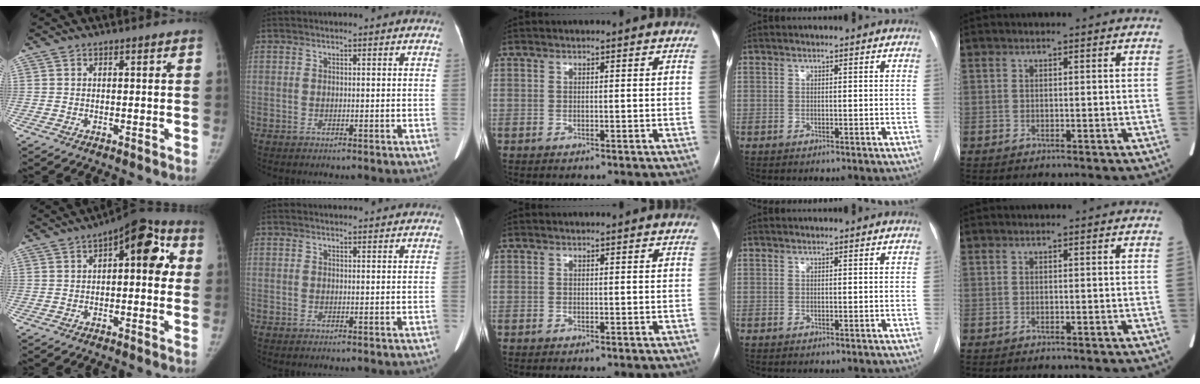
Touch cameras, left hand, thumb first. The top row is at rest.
{"thumb": {"total": 11.6, "force": [2.4, 5.4, 10.0], "torque": [-0.094, 0.031, 0.021]}, "index": {"total": 4.8, "force": [4.6, 1.0, 0.8], "torque": [-0.005, 0.023, 0.049]}}